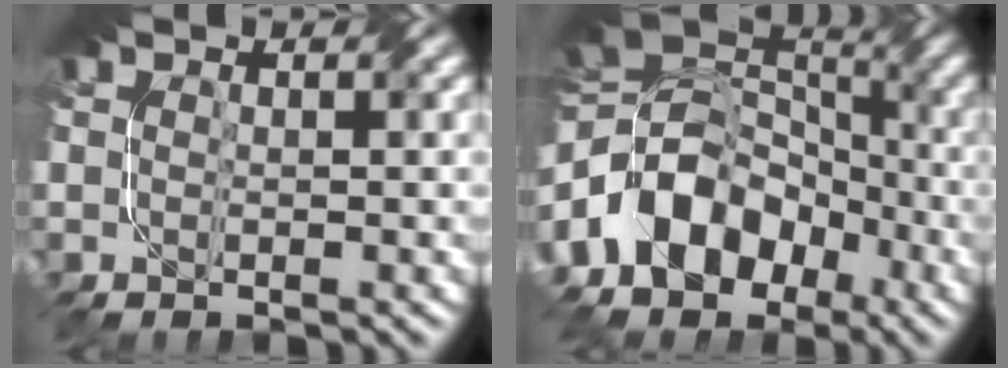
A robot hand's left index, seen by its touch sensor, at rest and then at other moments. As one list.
[{"total": 11.4, "force": [-5.0, 8.3, 6.1], "torque": [-0.127, 0.000, -0.107]}]